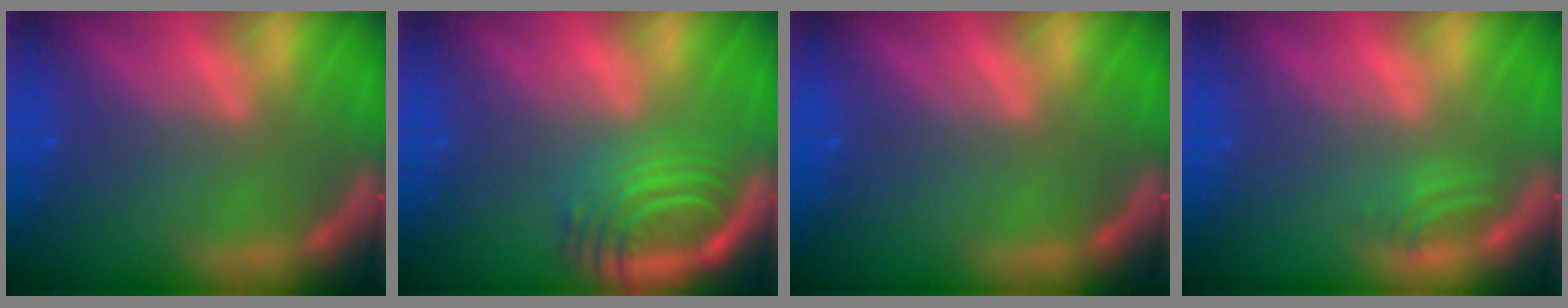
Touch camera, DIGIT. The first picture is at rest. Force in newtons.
{"total": 7.1}
{"total": 0.0}
{"total": 1.5}